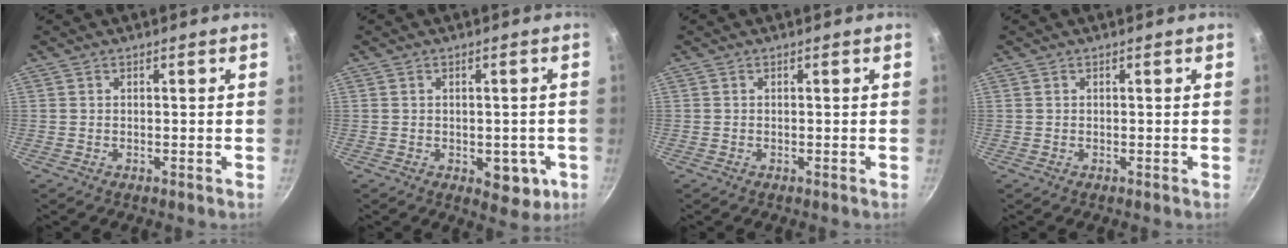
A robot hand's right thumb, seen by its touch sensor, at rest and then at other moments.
{"total": 6.7, "force": [-1.8, 4.1, 5.0], "torque": [-0.025, 0.006, -0.015]}
{"total": 0.0}
{"total": 0.0}